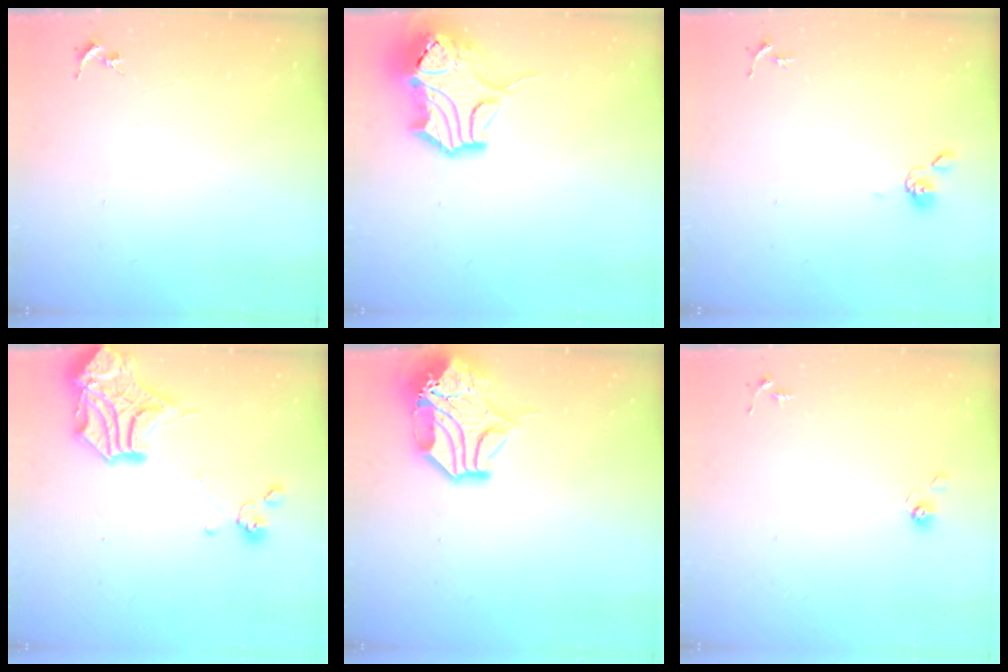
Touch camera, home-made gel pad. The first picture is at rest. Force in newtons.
{"total": 15.2, "press": 15.0, "slide": 2.4}
{"total": 4.4, "press": 4.3, "slide": 0.8}
{"total": 19.9, "press": 19.8, "slide": 2.6}
{"total": 15.9, "press": 15.7, "slide": 2.2}
{"total": 5.4, "press": 5.2, "slide": 1.4}